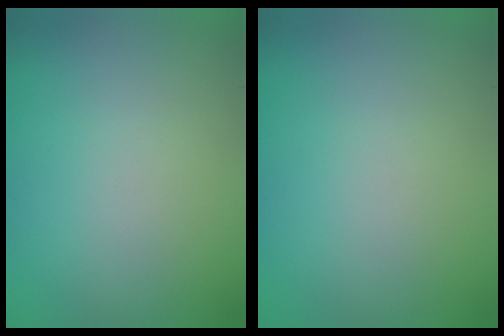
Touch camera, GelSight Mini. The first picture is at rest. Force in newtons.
{"total": 0.0}